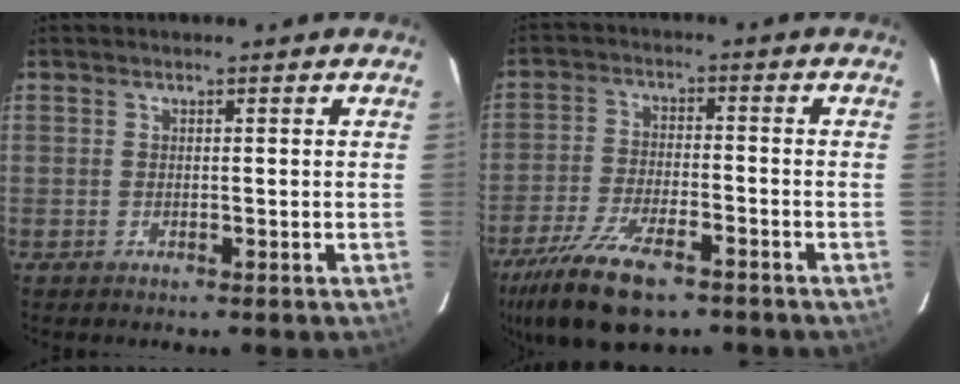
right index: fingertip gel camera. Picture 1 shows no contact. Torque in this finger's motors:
{"motor_torque": [1.28, -0.86, 0.54, 0.12]}